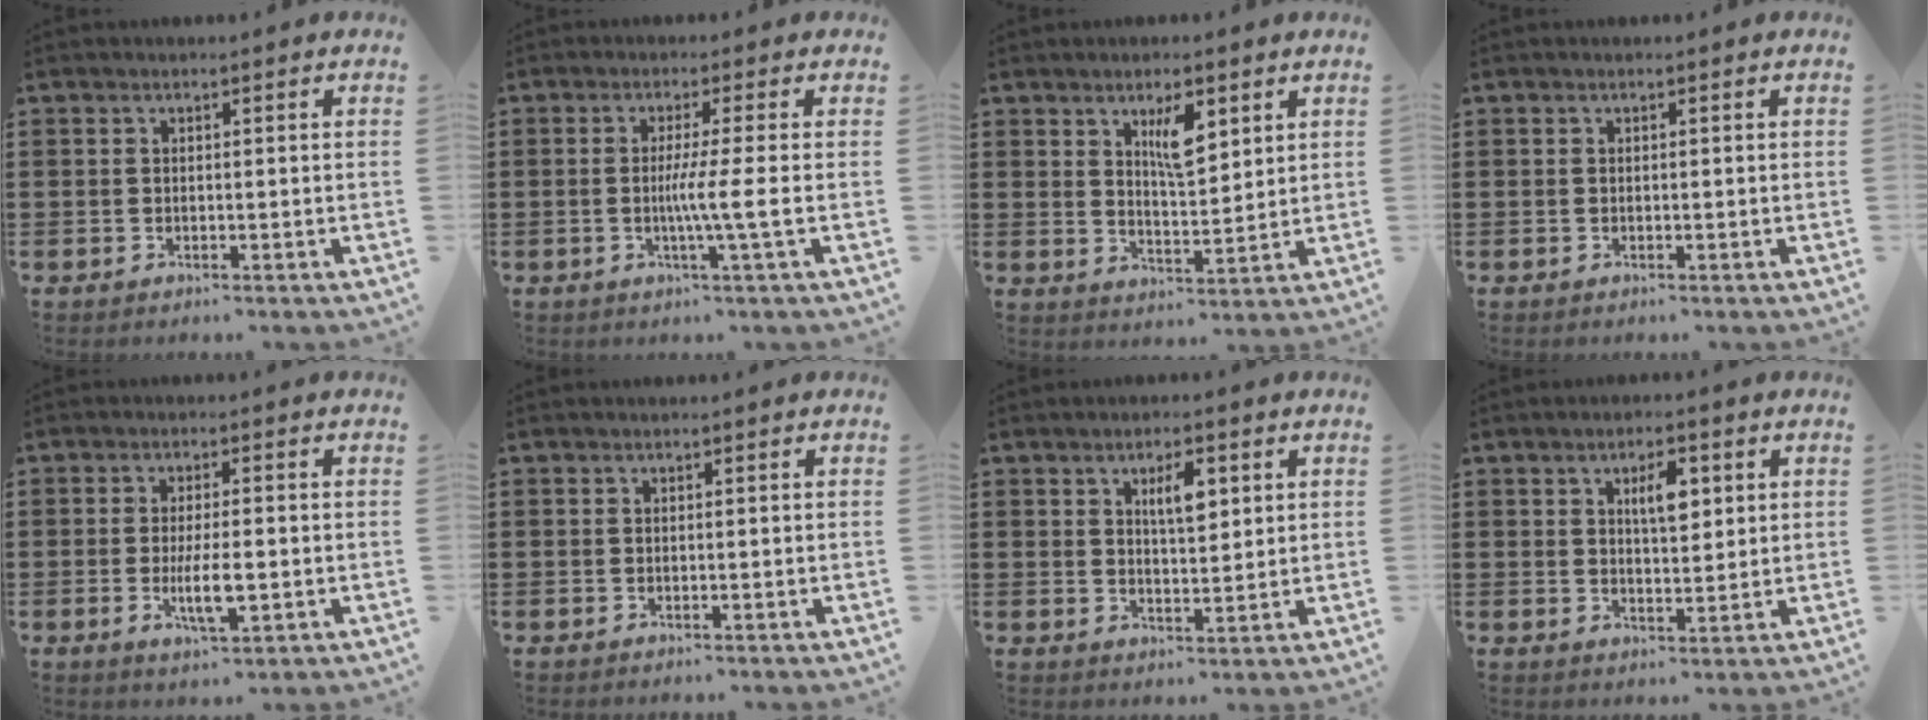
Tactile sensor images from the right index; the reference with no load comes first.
{"total": 5.5, "force": [-0.6, -0.8, 5.4], "torque": [-0.095, -0.012, -0.016]}
{"total": 5.8, "force": [2.9, 1.9, 4.6], "torque": [-0.075, -0.006, 0.045]}
{"total": 0.0}
{"total": 5.4, "force": [-1.1, 1.4, 5.1], "torque": [-0.092, -0.002, -0.019]}
{"total": 0.0}
{"total": 4.5, "force": [1.8, 1.6, 3.8], "torque": [-0.064, 0.001, 0.025]}
{"total": 4.7, "force": [1.8, 1.8, 4.0], "torque": [-0.068, 0.002, 0.025]}